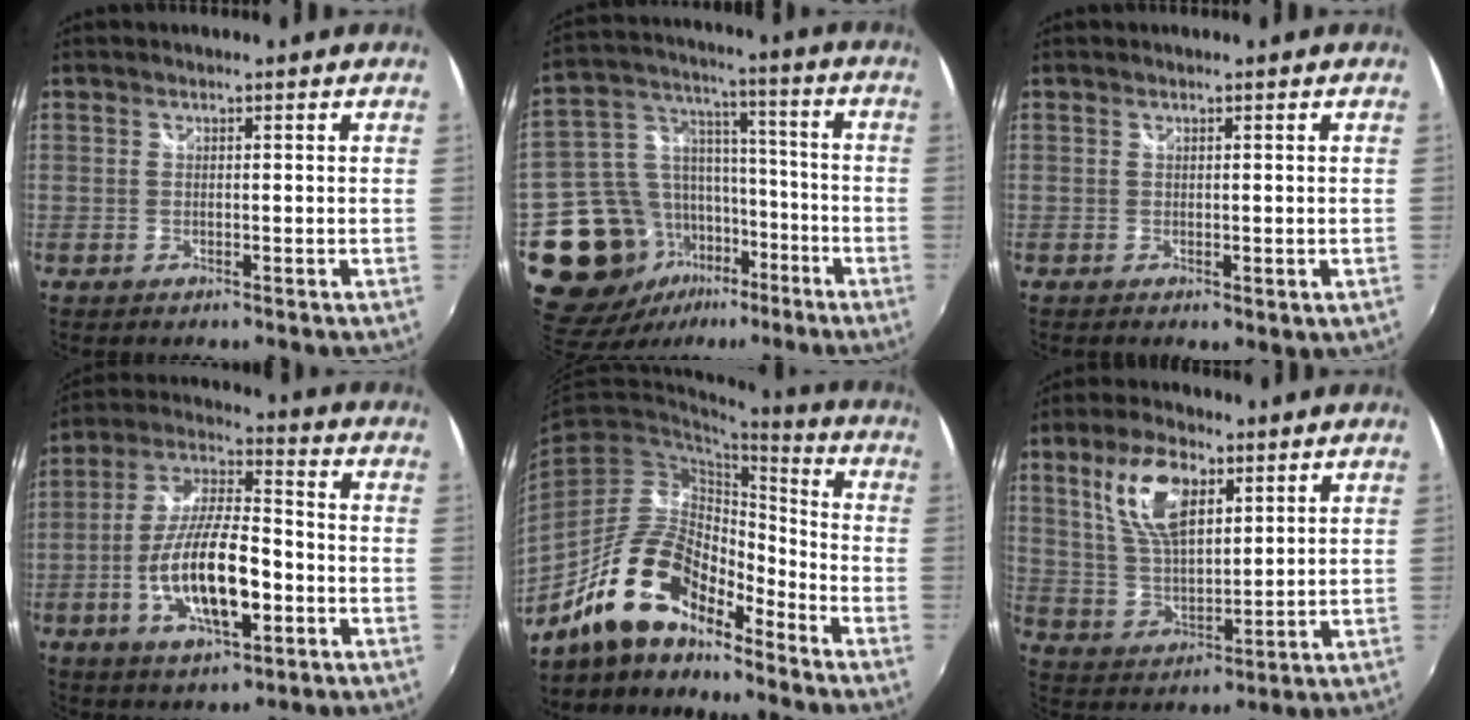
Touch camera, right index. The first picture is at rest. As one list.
[{"total": 19.0, "force": [-8.5, 14.6, 8.7], "torque": [-0.206, 0.037, -0.123]}, {"total": 1.6, "force": [0.0, 0.5, 1.6], "torque": [-0.021, -0.007, 0.000]}, {"total": 16.0, "force": [-4.7, 5.3, 14.3], "torque": [-0.286, -0.003, -0.084]}, {"total": 15.8, "force": [-12.2, 5.5, 8.4], "torque": [-0.166, 0.007, -0.231]}, {"total": 12.3, "force": [5.8, 5.6, 9.3], "torque": [-0.181, 0.011, 0.118]}]